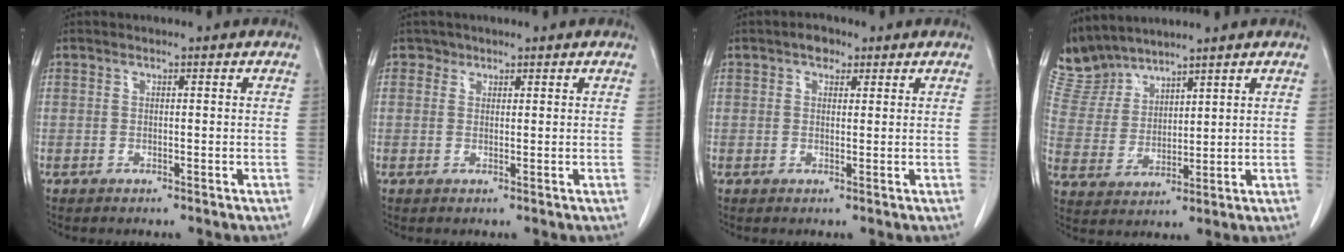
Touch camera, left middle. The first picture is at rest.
{"total": 1.2, "force": [0.8, 0.9, -0.2], "torque": [0.013, 0.001, 0.008]}
{"total": 2.3, "force": [1.4, 1.5, 1.1], "torque": [-0.018, 0.008, 0.019]}
{"total": 7.3, "force": [7.2, 1.2, 0.3], "torque": [-0.028, 0.016, 0.166]}